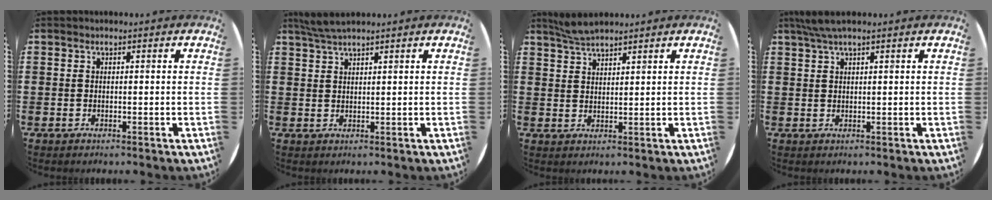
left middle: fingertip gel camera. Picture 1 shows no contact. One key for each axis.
{"total": 2.7, "fx": 2.3, "fy": 0.2, "fz": 1.2, "tx": -0.028, "ty": 0.004, "tz": 0.043}
{"total": 3.3, "fx": 3.1, "fy": 0.2, "fz": 0.9, "tx": -0.025, "ty": -0.001, "tz": 0.058}
{"total": 2.5, "fx": 1.9, "fy": 0.2, "fz": 1.7, "tx": -0.035, "ty": 0.005, "tz": 0.033}